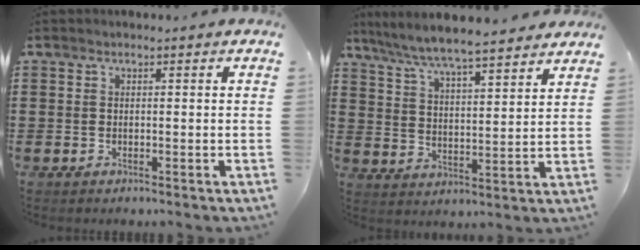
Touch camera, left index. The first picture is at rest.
{"total": 6.4, "force": [6.1, 0.0, 2.1], "torque": [-0.067, -0.036, 0.104]}